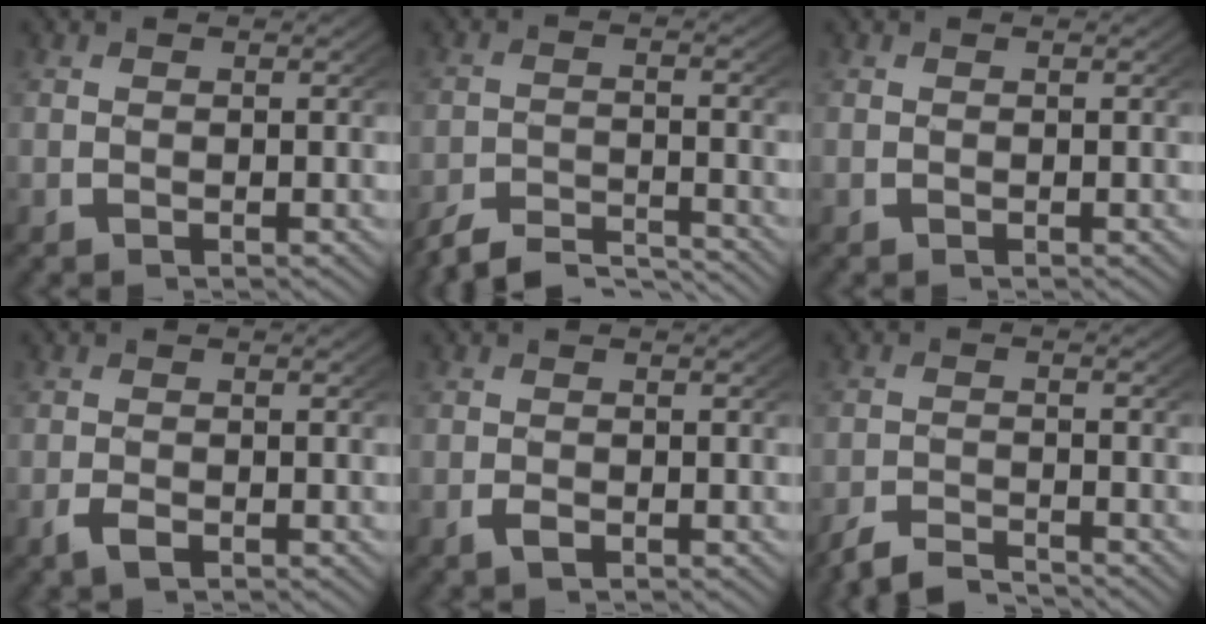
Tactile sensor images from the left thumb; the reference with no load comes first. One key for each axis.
{"total": 5.3, "fx": -4.8, "fy": 1.4, "fz": 1.8, "tx": -0.033, "ty": -0.016, "tz": -0.083}
{"total": 0.0}
{"total": 1.6, "fx": -0.9, "fy": 0.9, "fz": 1.0, "tx": -0.023, "ty": -0.006, "tz": -0.015}
{"total": 1.2, "fx": -0.6, "fy": 0.7, "fz": 0.8, "tx": -0.018, "ty": -0.006, "tz": -0.009}
{"total": 3.0, "fx": -2.9, "fy": 0.7, "fz": 0.7, "tx": -0.014, "ty": -0.005, "tz": -0.057}